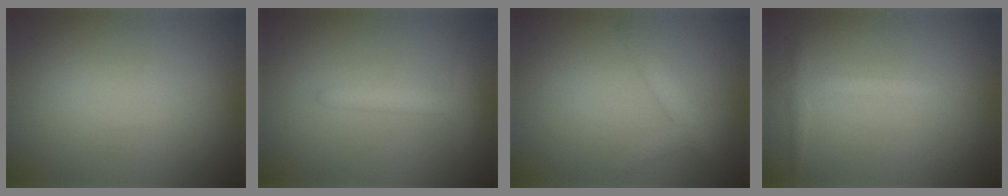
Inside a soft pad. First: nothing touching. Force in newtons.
{"total": 2.6, "press": 2.6, "slide": 0.2}
{"total": 2.0, "press": 2.0, "slide": 0.1}
{"total": 1.5, "press": 1.5, "slide": 0.2}